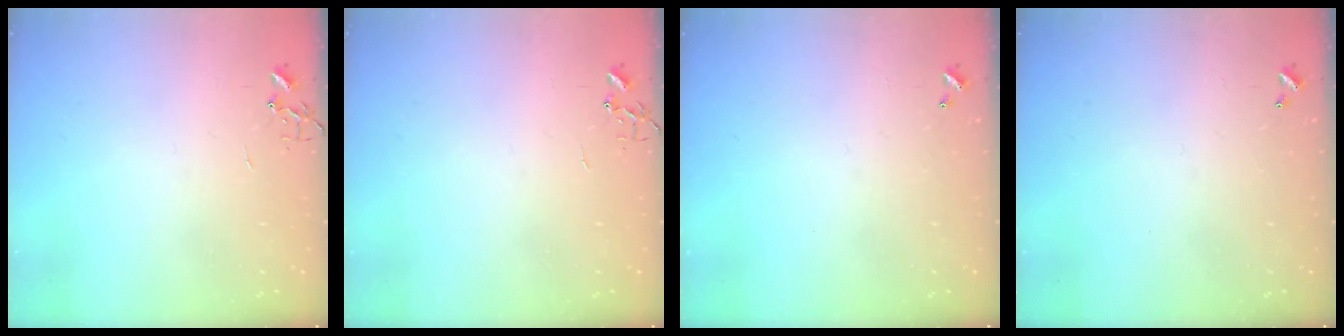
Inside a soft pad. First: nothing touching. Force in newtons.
{"total": 0.0}
{"total": 0.0}
{"total": 0.0}